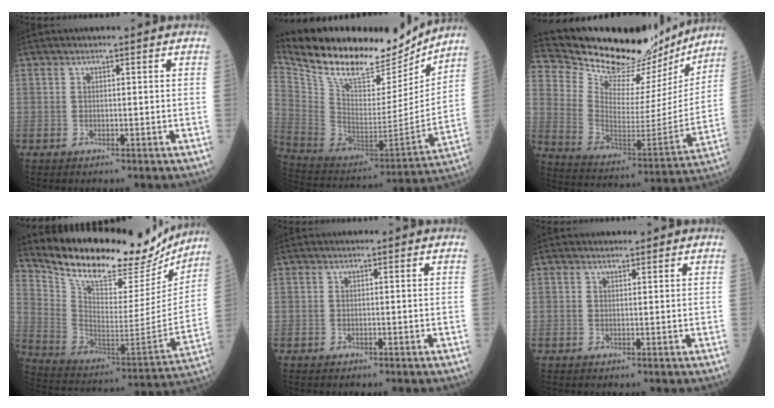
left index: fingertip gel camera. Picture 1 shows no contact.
{"total": 24.4, "force": [20.6, 6.9, 11.1], "torque": [-0.210, -0.019, 0.334]}
{"total": 24.9, "force": [22.5, 6.8, 8.1], "torque": [-0.137, -0.041, 0.328]}
{"total": 24.9, "force": [21.6, 7.6, 9.7], "torque": [-0.171, -0.030, 0.321]}
{"total": 0.0}
{"total": 0.7, "force": [0.6, 0.3, -0.1], "torque": [-0.001, -0.004, 0.006]}